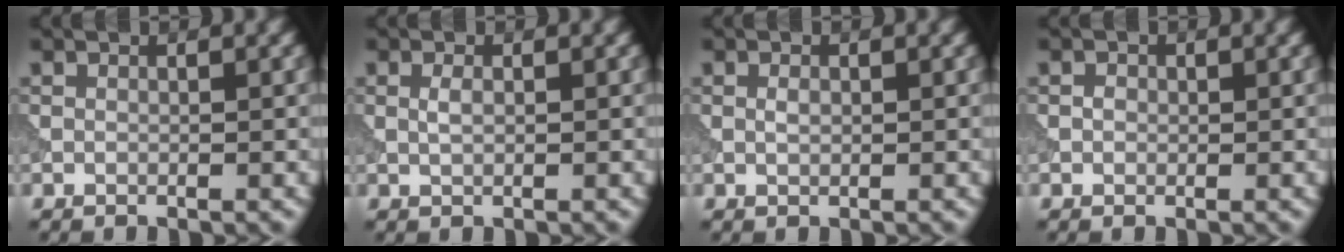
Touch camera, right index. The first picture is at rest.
{"total": 1.0, "force": [0.1, 0.5, 0.9], "torque": [-0.021, 0.000, 0.002]}
{"total": 0.8, "force": [0.1, 0.5, 0.6], "torque": [-0.014, 0.000, 0.002]}
{"total": 0.7, "force": [0.0, 0.6, 0.3], "torque": [-0.002, -0.002, -0.002]}